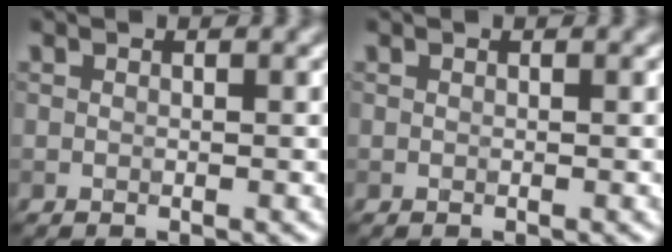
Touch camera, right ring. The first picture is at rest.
{"total": 0.0}